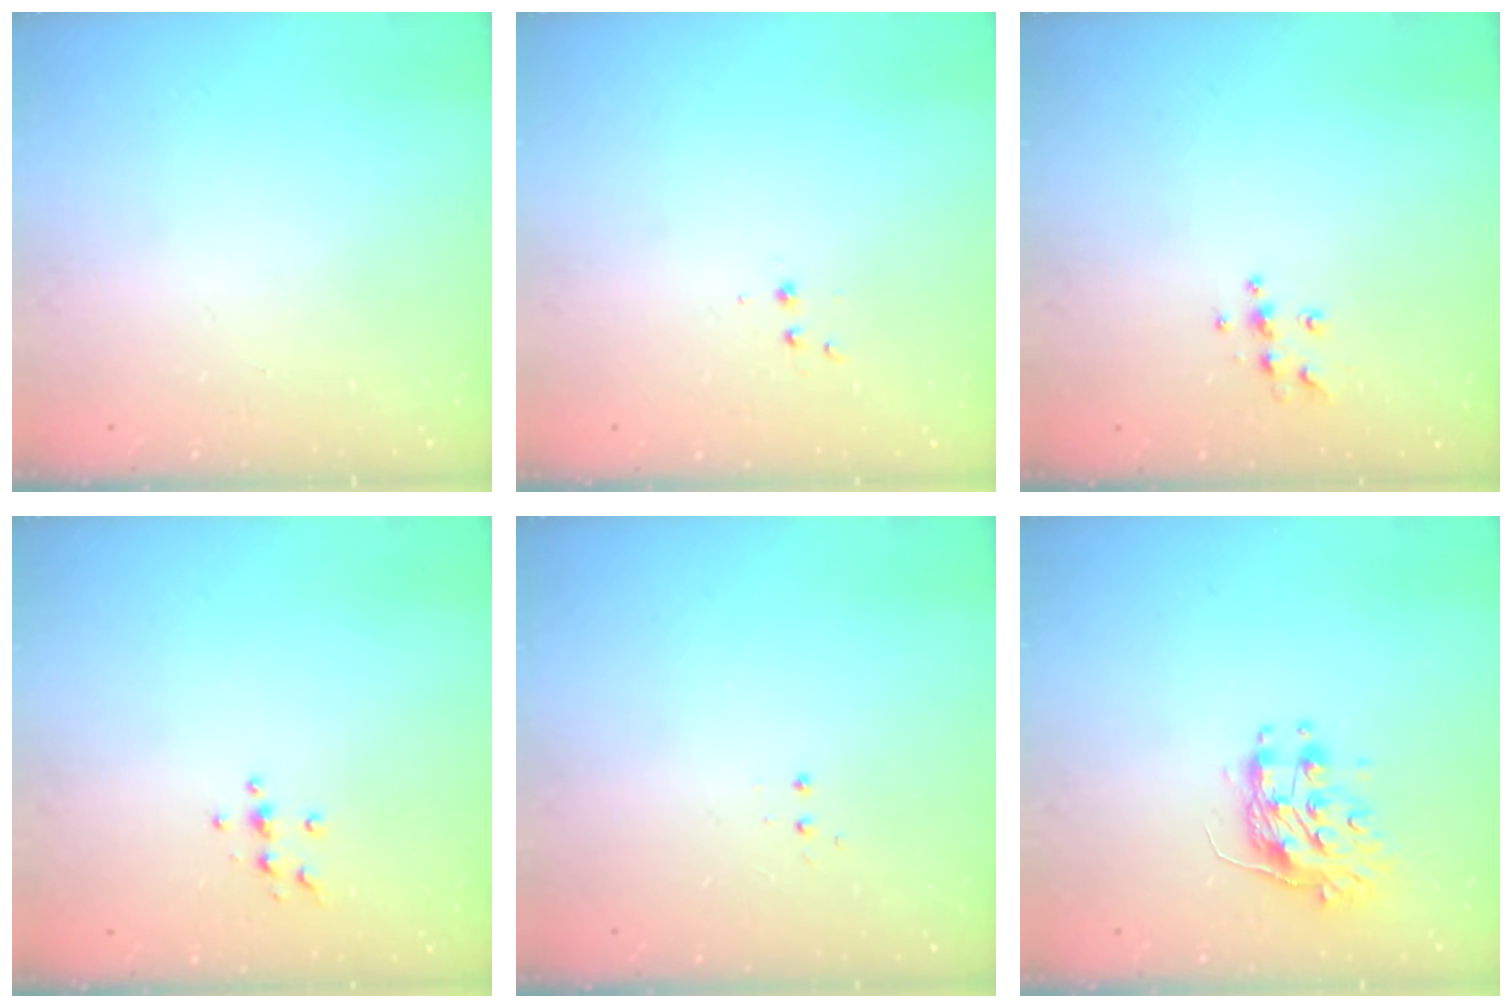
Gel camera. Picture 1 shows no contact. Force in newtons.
{"total": 2.9, "press": 2.7, "slide": 1.1}
{"total": 6.9, "press": 6.9, "slide": 0.4}
{"total": 3.7, "press": 3.7, "slide": 0.4}
{"total": 3.4, "press": 3.3, "slide": 0.7}
{"total": 10.0, "press": 10.0, "slide": 0.0}